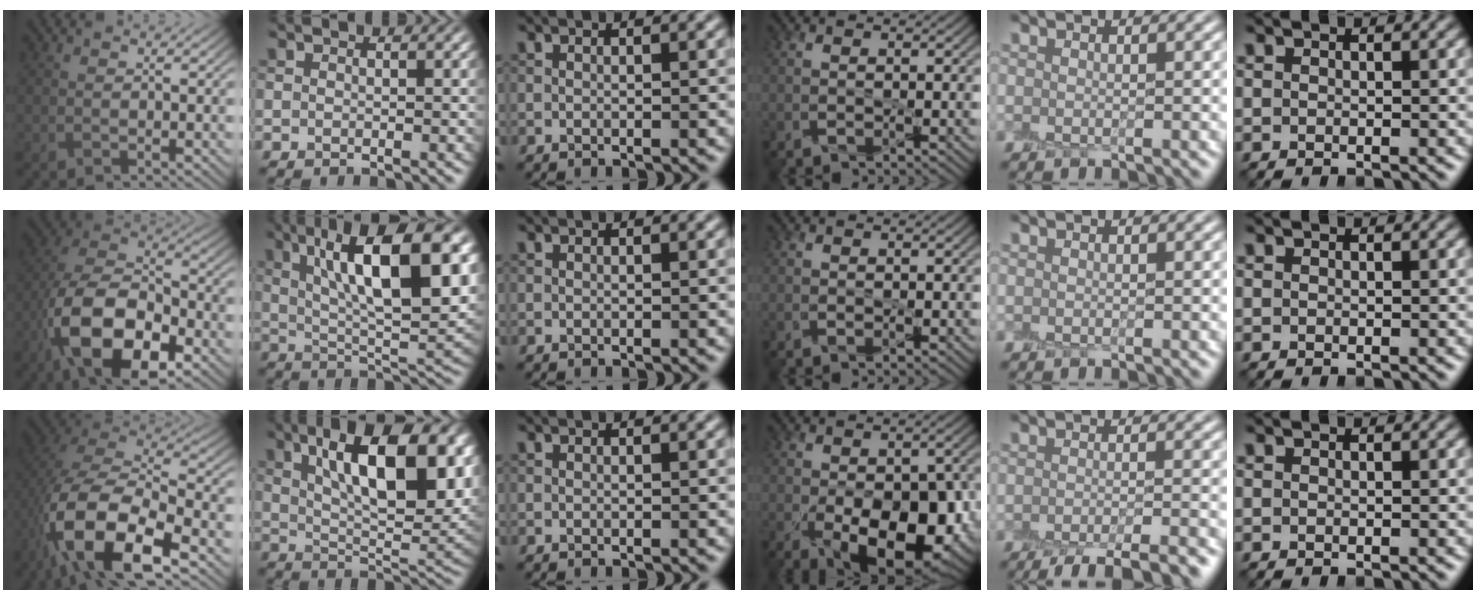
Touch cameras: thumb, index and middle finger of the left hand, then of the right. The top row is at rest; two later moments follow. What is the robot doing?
{"motion": "peel", "object": "shipping label"}